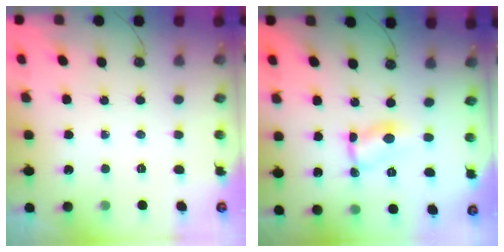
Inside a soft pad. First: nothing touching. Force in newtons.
{"total": 3.3, "press": 3.3, "slide": 0.1}